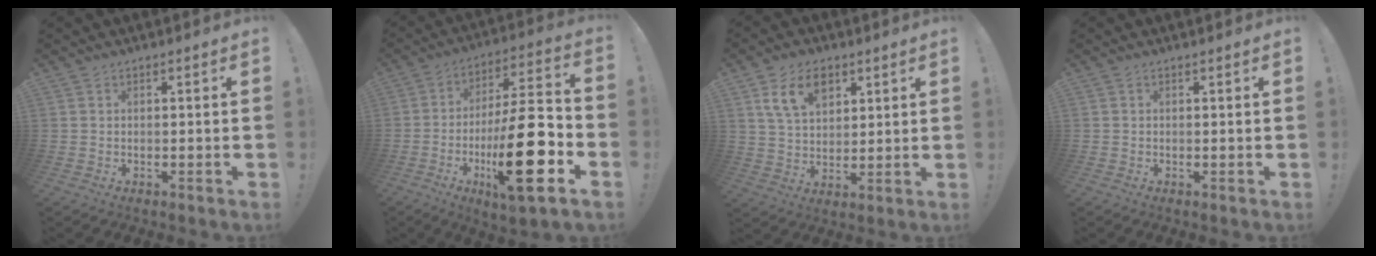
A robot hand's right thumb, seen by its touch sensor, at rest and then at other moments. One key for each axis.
{"total": 23.9, "fx": -7.2, "fy": 7.0, "fz": 21.7, "tx": -0.369, "ty": 0.034, "tz": -0.112}
{"total": 11.8, "fx": 6.4, "fy": 7.6, "fz": 6.4, "tx": -0.098, "ty": -0.021, "tz": 0.120}
{"total": 0.6, "fx": 0.4, "fy": 0.3, "fz": -0.4, "tx": 0.009, "ty": 0.000, "tz": 0.007}